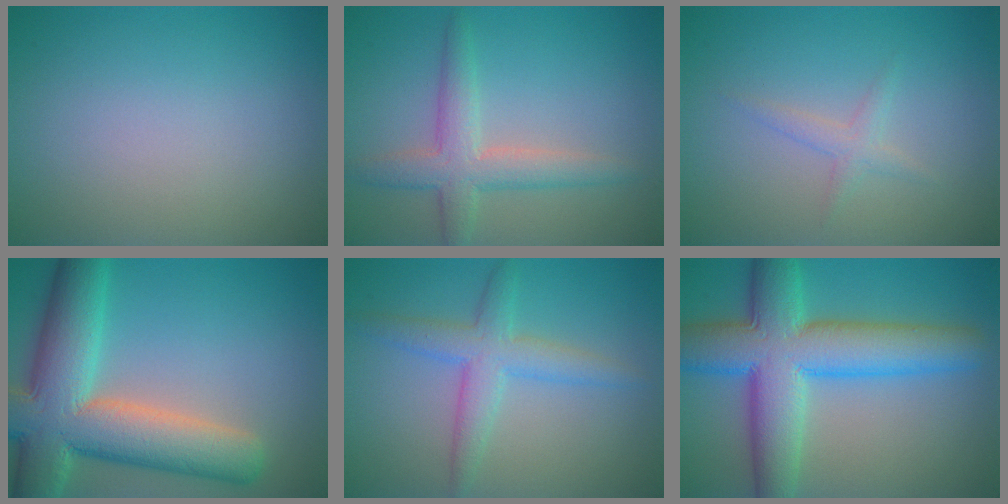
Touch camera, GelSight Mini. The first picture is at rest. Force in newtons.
{"total": 3.9, "press": 3.9, "slide": 0.1}
{"total": 1.3, "press": 1.3, "slide": 0.1}
{"total": 11.8, "press": 11.7, "slide": 0.8}
{"total": 3.8, "press": 3.8, "slide": 0.2}
{"total": 10.3, "press": 10.3, "slide": 0.4}